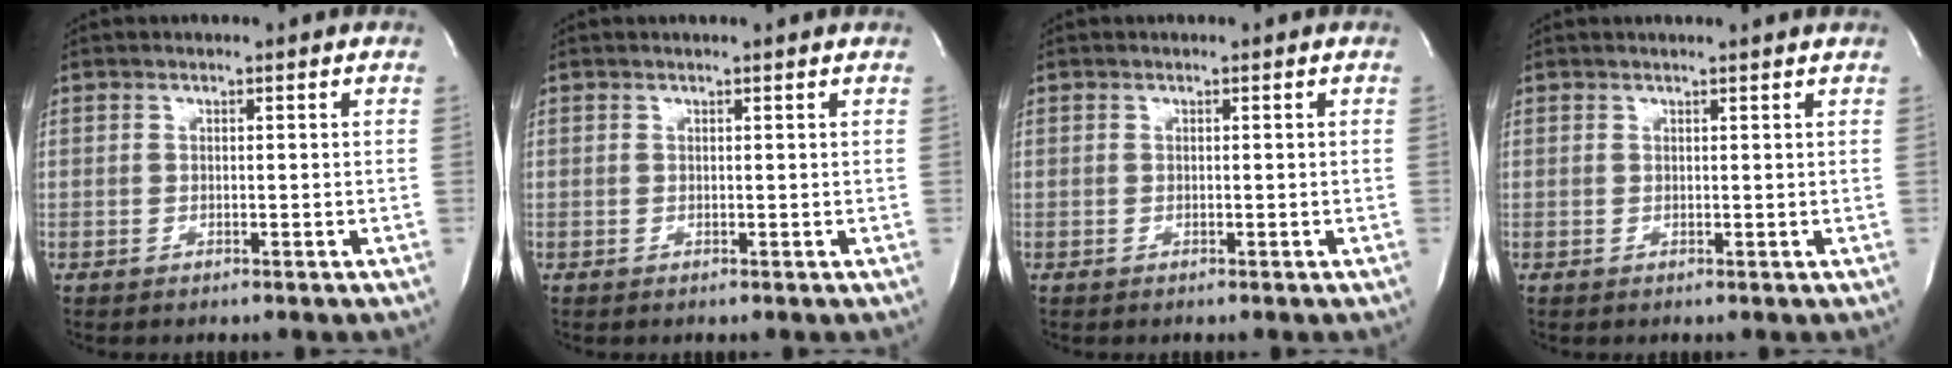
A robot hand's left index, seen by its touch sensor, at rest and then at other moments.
{"total": 1.2, "force": [1.1, -0.2, 0.2], "torque": [-0.011, 0.002, 0.014]}
{"total": 0.0}
{"total": 2.9, "force": [2.8, -0.4, 0.8], "torque": [-0.015, 0.006, 0.029]}